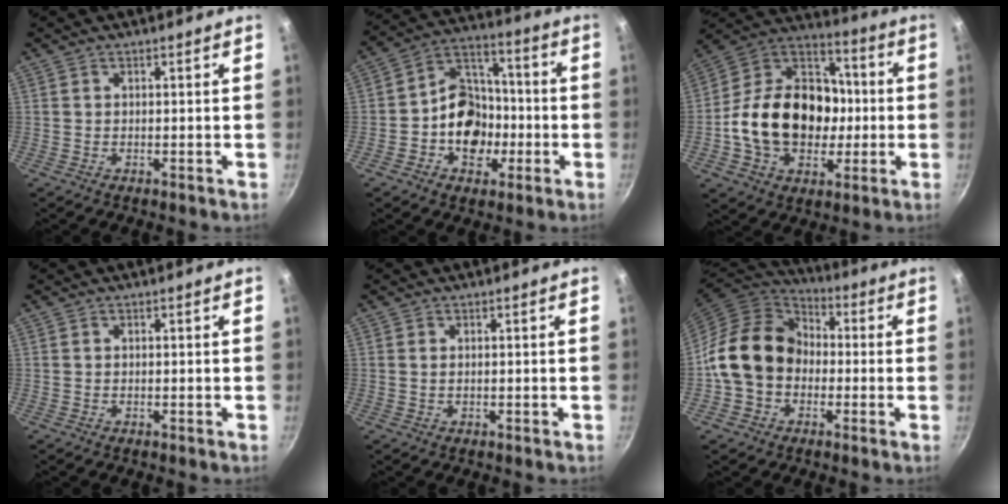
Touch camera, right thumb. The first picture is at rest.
{"total": 14.0, "force": [-3.1, 11.0, 8.0], "torque": [-0.085, 0.041, -0.065]}
{"total": 23.8, "force": [-2.3, 17.9, 15.6], "torque": [-0.228, 0.046, -0.045]}
{"total": 0.0}
{"total": 0.6, "force": [0.1, 0.3, 0.5], "torque": [-0.011, 0.000, 0.004]}
{"total": 15.8, "force": [-0.9, 12.8, 9.2], "torque": [-0.127, 0.039, -0.030]}